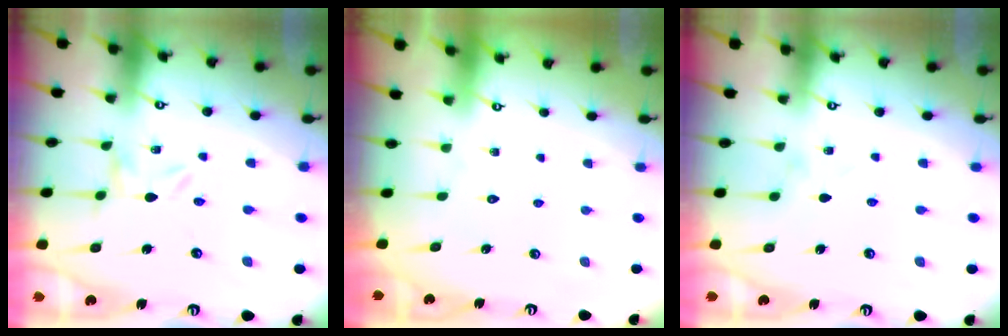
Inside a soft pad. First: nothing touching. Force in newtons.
{"total": 1.6, "press": 1.6, "slide": 0.1}
{"total": 0.0}